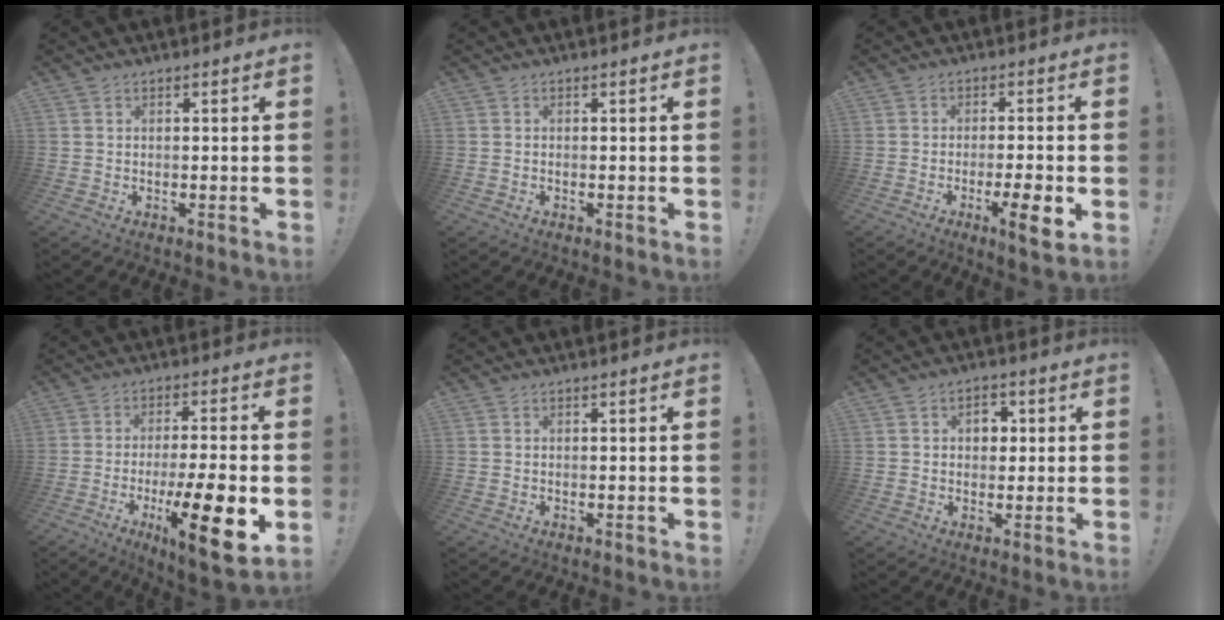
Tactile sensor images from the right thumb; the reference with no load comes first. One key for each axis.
{"total": 0.0}
{"total": 8.4, "fx": -3.4, "fy": 1.1, "fz": 7.6, "tx": -0.100, "ty": 0.005, "tz": -0.056}
{"total": 17.5, "fx": -6.1, "fy": 3.7, "fz": 16.0, "tx": -0.238, "ty": 0.017, "tz": -0.087}
{"total": 0.0}
{"total": 5.1, "fx": 1.0, "fy": 4.0, "fz": 2.9, "tx": -0.024, "ty": 0.000, "tz": 0.010}